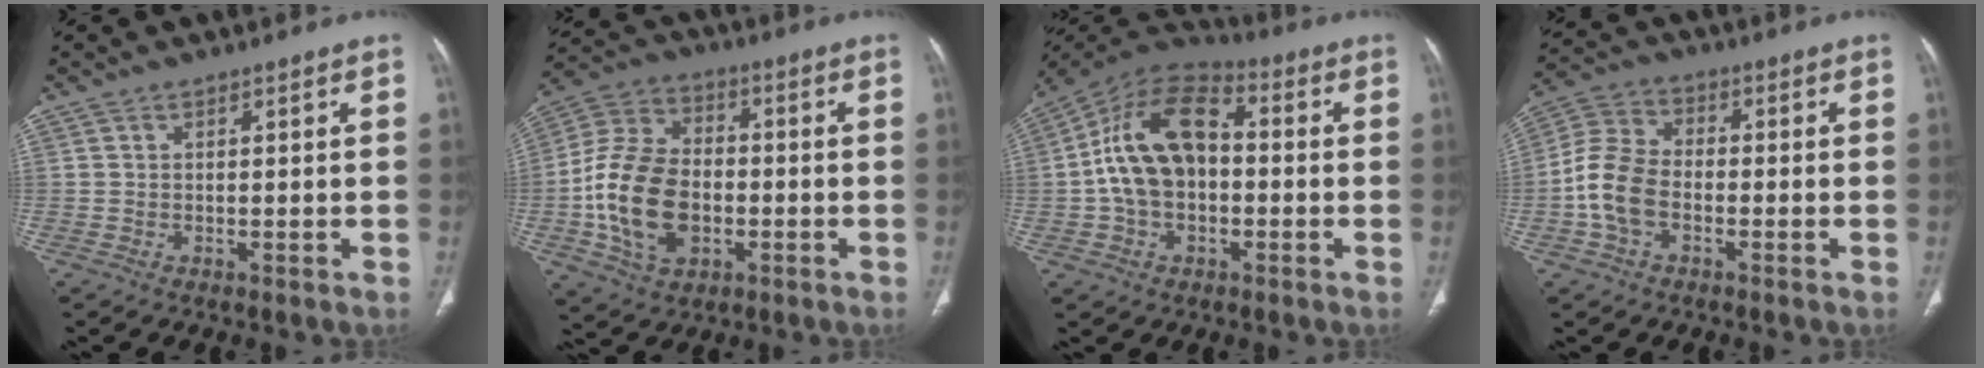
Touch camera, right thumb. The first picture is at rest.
{"total": 16.5, "force": [-3.2, 11.2, 11.8], "torque": [-0.211, 0.022, -0.057]}
{"total": 15.7, "force": [-0.1, 10.0, 12.1], "torque": [-0.209, 0.040, -0.012]}
{"total": 9.2, "force": [-2.5, 6.1, 6.4], "torque": [-0.127, 0.027, -0.058]}